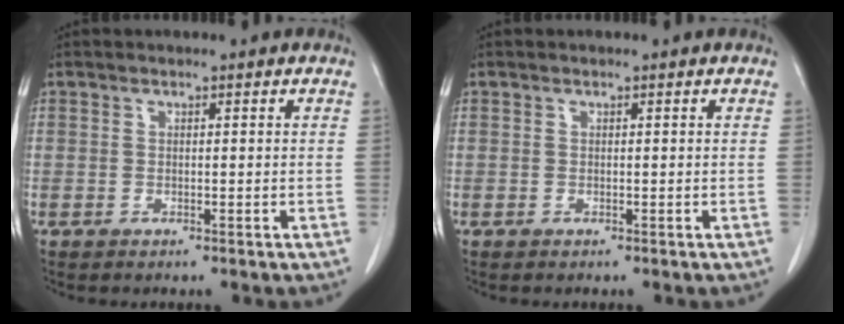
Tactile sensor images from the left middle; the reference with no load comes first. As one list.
[{"total": 0.0}]